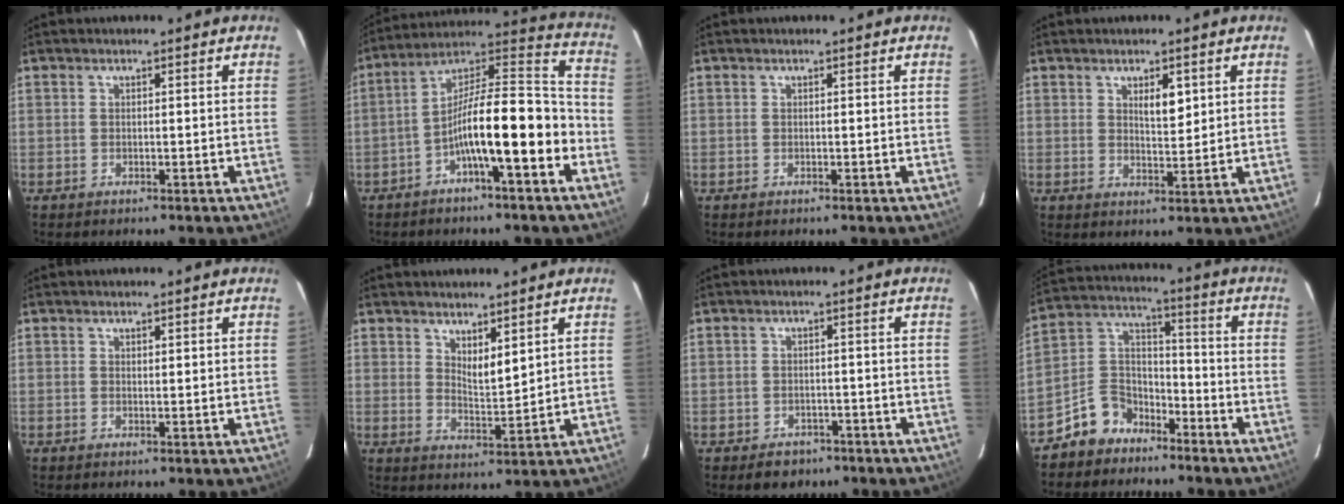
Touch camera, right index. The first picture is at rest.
{"total": 15.2, "force": [-5.4, 2.4, 14.0], "torque": [-0.230, 0.034, -0.090]}
{"total": 0.0}
{"total": 3.6, "force": [1.6, 1.2, 3.0], "torque": [-0.051, -0.002, 0.030]}
{"total": 0.7, "force": [0.6, 0.2, 0.4], "torque": [-0.007, -0.003, 0.009]}
{"total": 4.1, "force": [2.7, 0.9, 2.9], "torque": [-0.055, -0.018, 0.057]}
{"total": 3.4, "force": [-2.1, 2.5, 0.8], "torque": [-0.011, 0.007, -0.023]}
{"total": 8.6, "force": [-6.4, 5.5, 1.5], "torque": [-0.034, 0.034, -0.125]}